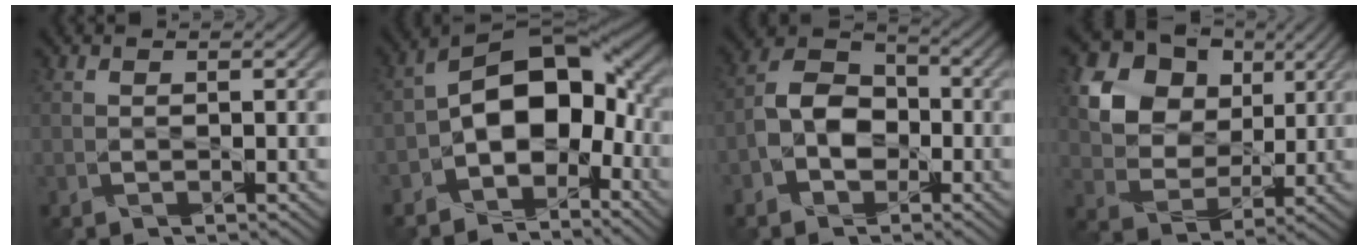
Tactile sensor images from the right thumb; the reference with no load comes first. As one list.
[{"total": 12.4, "force": [-3.6, 7.8, 8.9], "torque": [-0.137, 0.003, -0.080]}, {"total": 7.0, "force": [-2.1, 5.1, 4.2], "torque": [-0.084, 0.005, -0.053]}, {"total": 11.6, "force": [4.4, 8.9, 6.0], "torque": [-0.149, 0.015, 0.081]}]